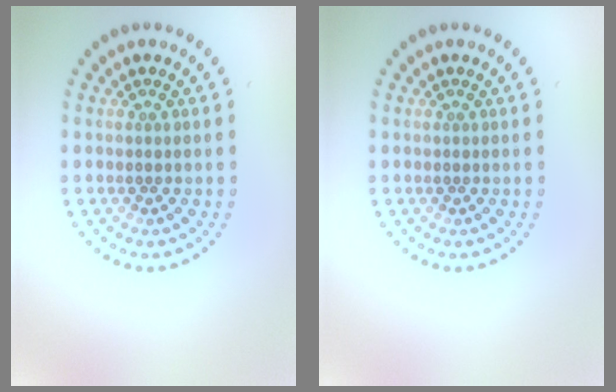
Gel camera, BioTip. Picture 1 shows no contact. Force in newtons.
{"total": 0.0}